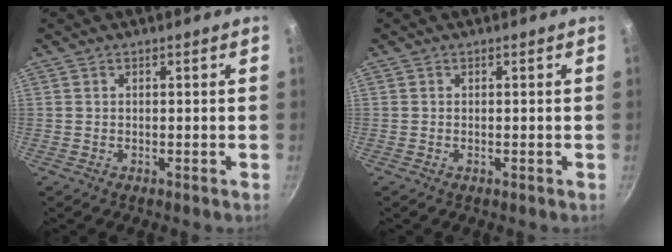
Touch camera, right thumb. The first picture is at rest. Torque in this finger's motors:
{"motor_torque": [-0.38, -0.11, -0.17, -0.14, 0.04]}